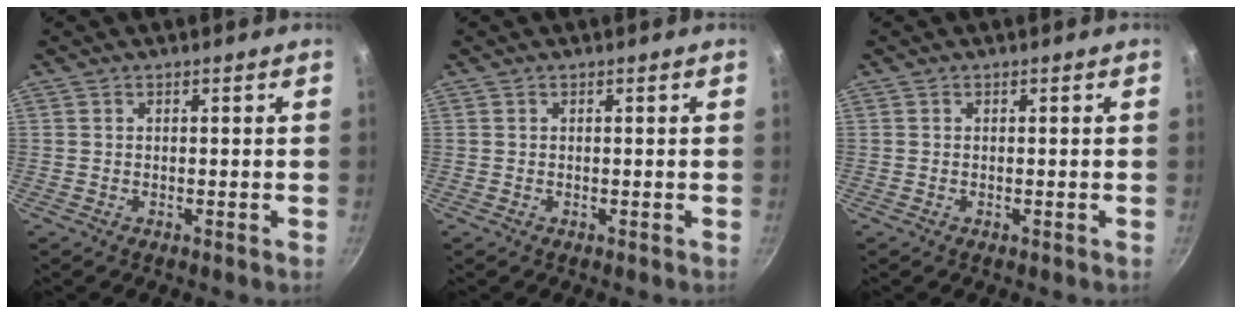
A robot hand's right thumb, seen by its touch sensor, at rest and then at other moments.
{"total": 0.0}
{"total": 0.0}